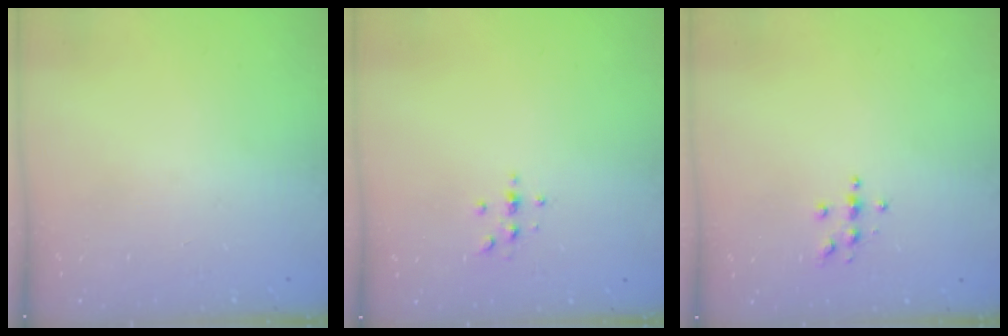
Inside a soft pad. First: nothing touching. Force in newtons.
{"total": 2.2, "press": 2.1, "slide": 0.2}
{"total": 3.9, "press": 3.8, "slide": 0.5}